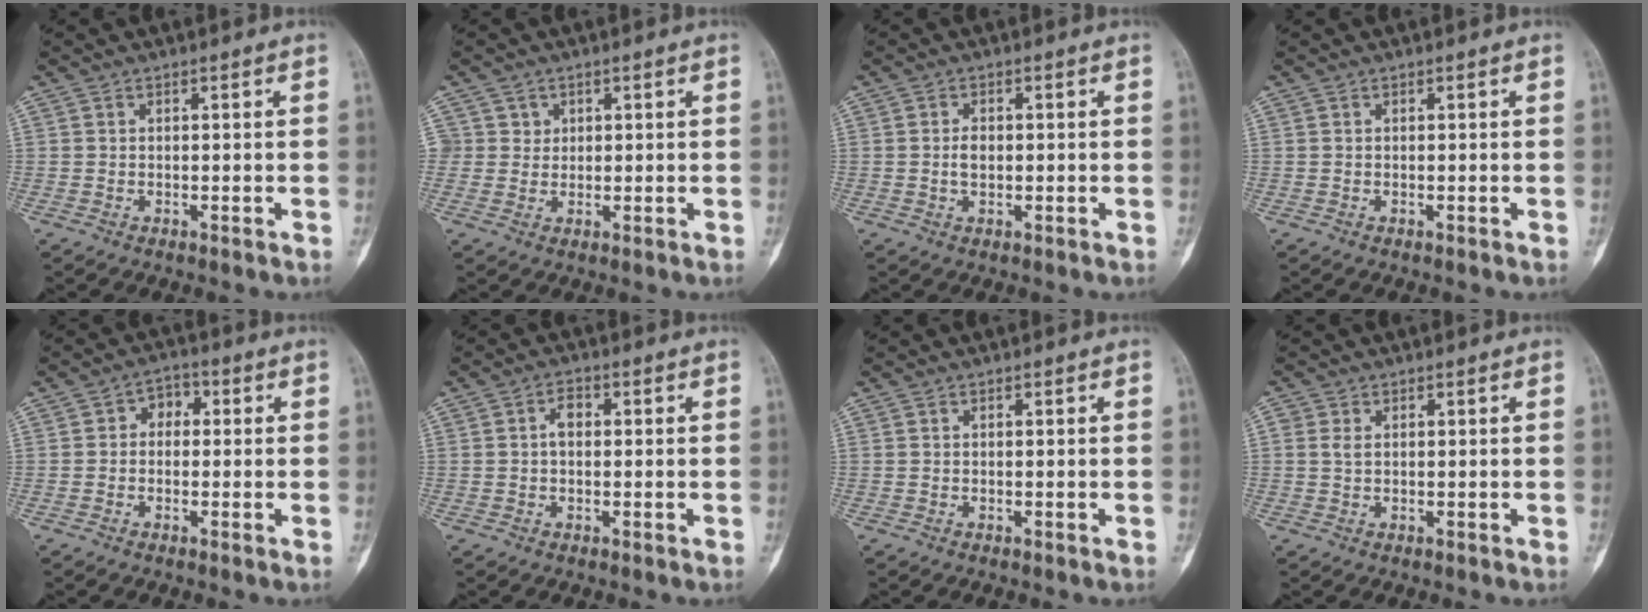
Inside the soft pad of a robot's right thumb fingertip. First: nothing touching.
{"total": 2.6, "force": [1.0, 2.4, -0.2], "torque": [0.029, -0.001, 0.010]}
{"total": 2.4, "force": [-0.1, 1.4, 1.9], "torque": [-0.031, 0.002, -0.003]}
{"total": 0.0}
{"total": 3.8, "force": [0.2, 3.0, 2.3], "torque": [-0.008, 0.014, -0.011]}
{"total": 2.7, "force": [0.2, 1.7, 2.1], "torque": [-0.028, 0.009, -0.002]}
{"total": 0.0}
{"total": 1.5, "force": [0.4, 1.0, 1.0], "torque": [-0.020, 0.004, 0.008]}